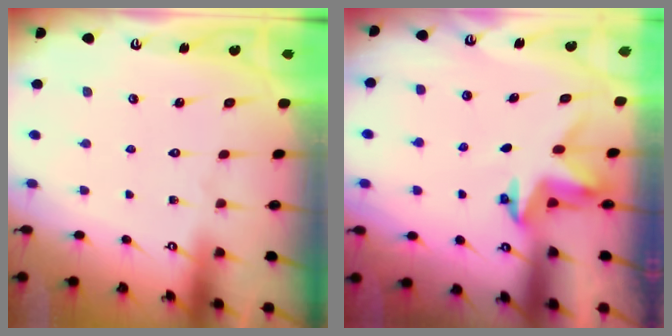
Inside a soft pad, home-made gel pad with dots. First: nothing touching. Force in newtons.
{"total": 2.9, "press": 2.9, "slide": 0.1}